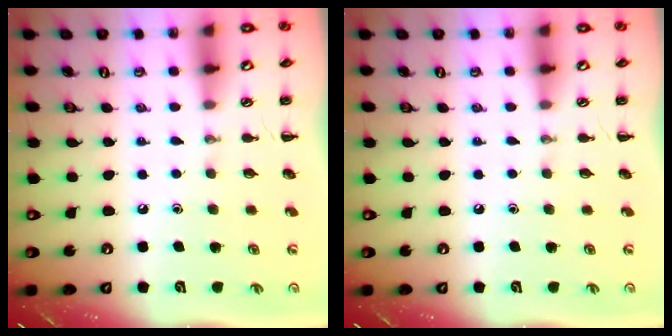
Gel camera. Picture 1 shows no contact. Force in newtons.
{"total": 0.0}